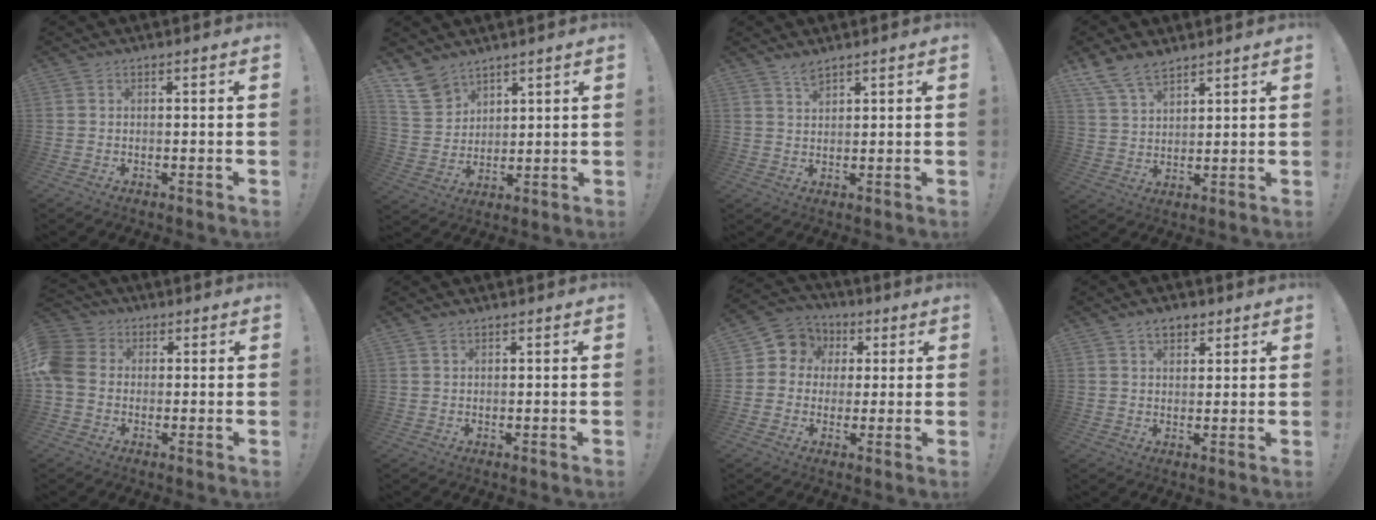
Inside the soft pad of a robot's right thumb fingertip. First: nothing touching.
{"total": 10.9, "force": [7.9, 6.9, 3.0], "torque": [-0.062, -0.048, 0.161]}
{"total": 2.9, "force": [2.5, 0.8, 1.1], "torque": [-0.017, -0.015, 0.045]}
{"total": 8.9, "force": [7.0, 4.0, 3.7], "torque": [-0.079, -0.034, 0.139]}
{"total": 8.5, "force": [-0.5, 7.1, 4.7], "torque": [-0.104, 0.021, -0.006]}
{"total": 1.2, "force": [0.9, 0.4, 0.6], "torque": [-0.007, -0.003, 0.017]}
{"total": 8.0, "force": [1.6, 7.5, 2.4], "torque": [-0.034, -0.002, 0.035]}
{"total": 4.9, "force": [3.0, 3.1, 2.4], "torque": [-0.027, -0.008, 0.053]}